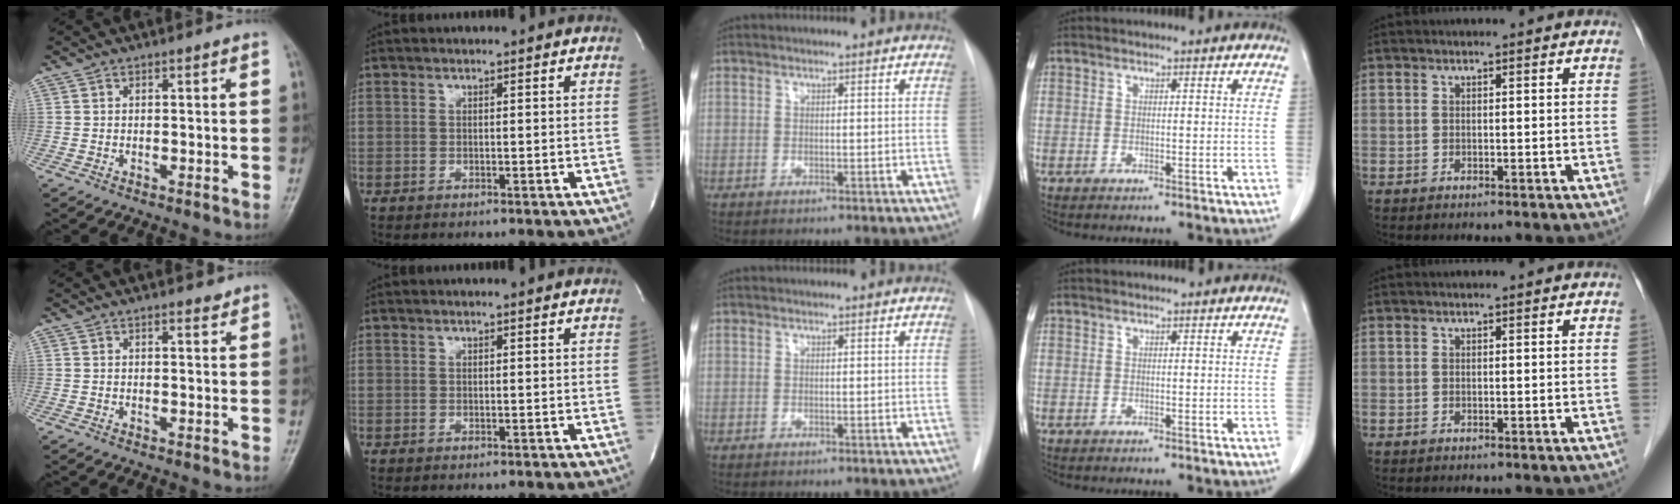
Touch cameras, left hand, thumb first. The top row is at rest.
{"thumb": {"total": 1.2, "force": [1.0, 0.4, 0.4], "torque": [-0.003, -0.008, 0.013]}, "index": {"total": 0.6, "force": [0.6, 0.0, 0.1], "torque": [-0.004, 0.000, 0.007]}}